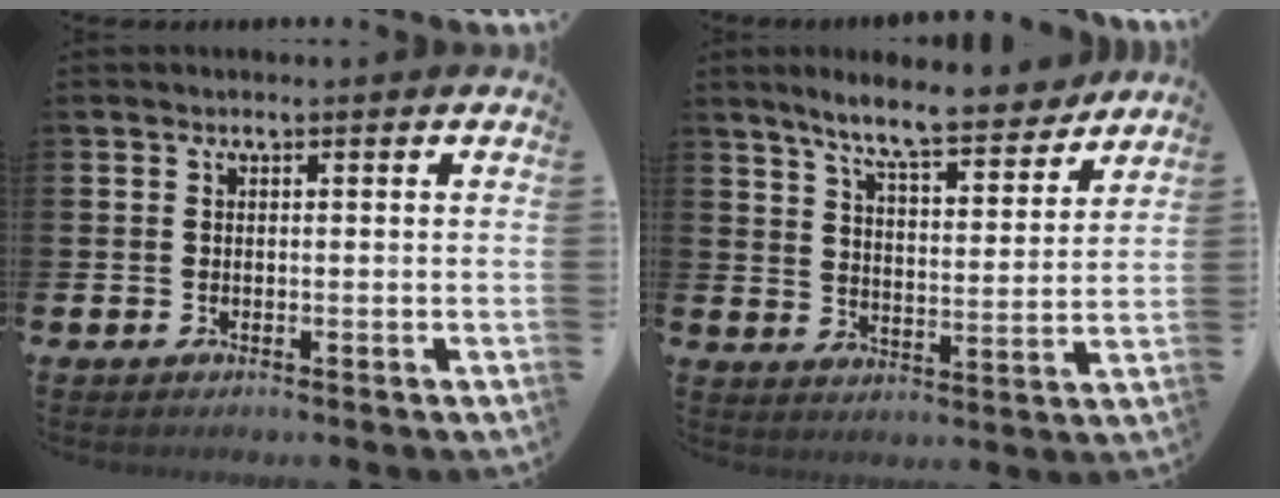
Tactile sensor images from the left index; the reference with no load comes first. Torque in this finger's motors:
{"motor_torque": [1.16, -0.42, 0.81, 0.21]}